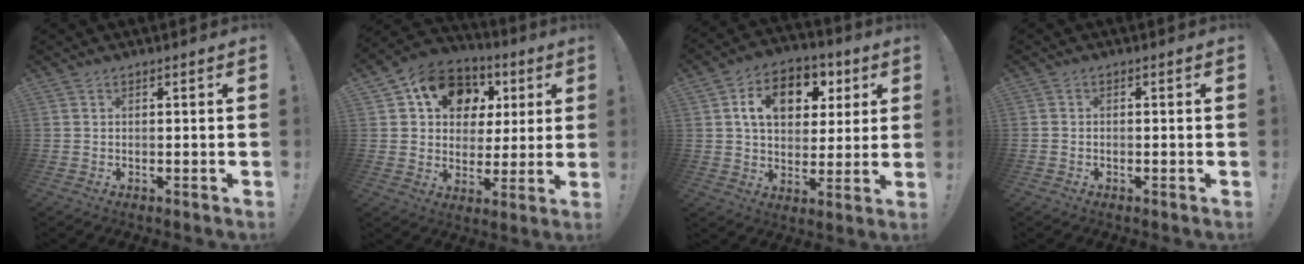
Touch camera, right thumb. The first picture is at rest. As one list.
[{"total": 14.6, "force": [6.1, 11.2, 7.1], "torque": [-0.109, -0.025, 0.118]}, {"total": 14.4, "force": [5.2, 9.9, 9.0], "torque": [-0.137, -0.009, 0.096]}, {"total": 0.6, "force": [-0.5, 0.3, 0.0], "torque": [0.003, 0.002, -0.009]}]